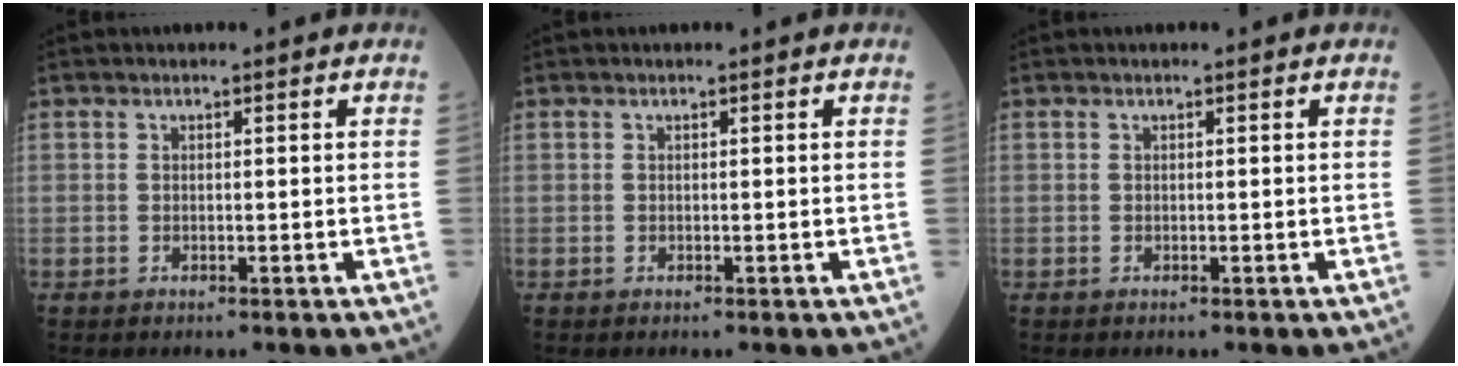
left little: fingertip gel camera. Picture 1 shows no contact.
{"total": 0.0}
{"total": 0.0}